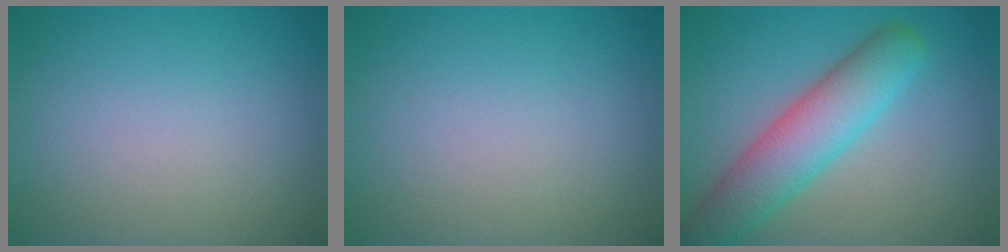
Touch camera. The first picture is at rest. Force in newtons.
{"total": 0.0}
{"total": 6.4, "press": 6.4, "slide": 0.4}